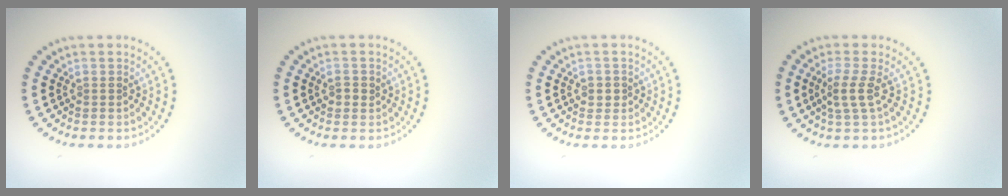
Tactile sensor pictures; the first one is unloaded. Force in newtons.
{"total": 1.1, "press": 1.1, "slide": 0.4}
{"total": 1.1, "press": 1.0, "slide": 0.4}
{"total": 2.2, "press": 1.7, "slide": 1.4}